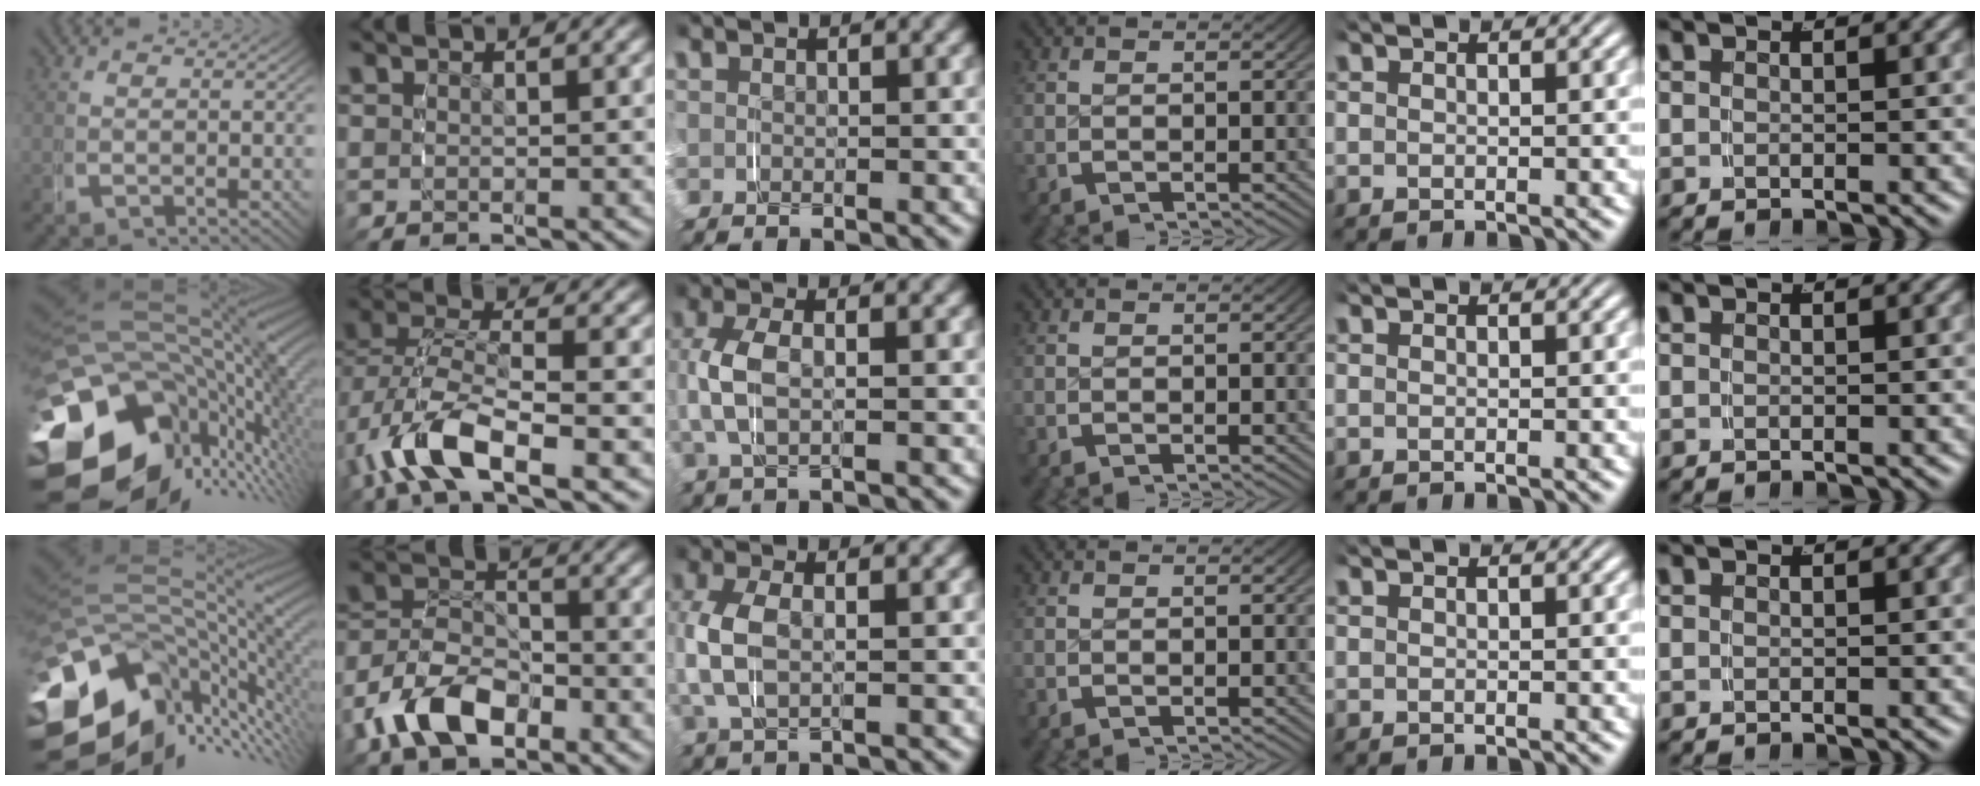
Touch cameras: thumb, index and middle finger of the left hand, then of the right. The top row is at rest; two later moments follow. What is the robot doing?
{"motion": "grasp_and_lifting", "object": "shoes"}